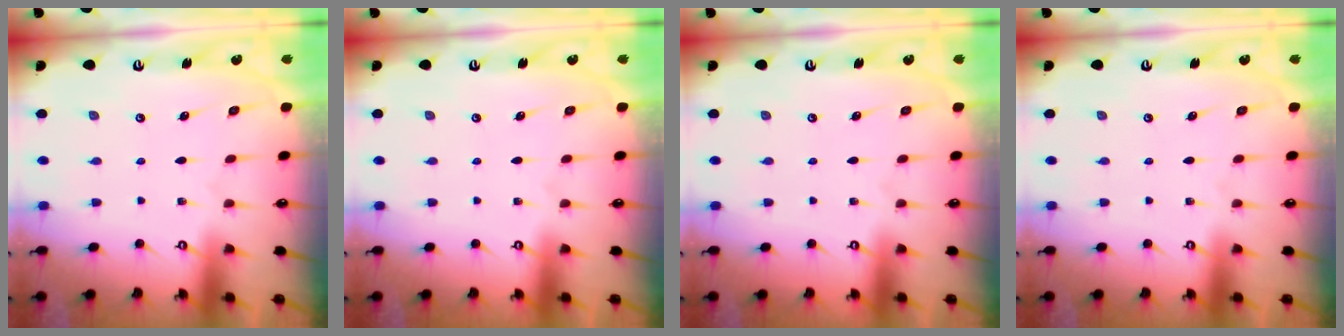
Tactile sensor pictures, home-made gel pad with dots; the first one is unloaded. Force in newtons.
{"total": 0.0}
{"total": 0.0}
{"total": 0.0}